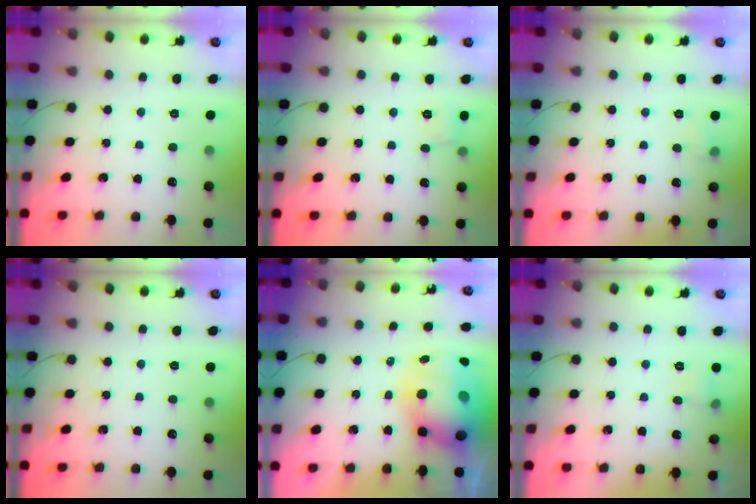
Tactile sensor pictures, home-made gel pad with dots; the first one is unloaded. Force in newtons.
{"total": 5.6, "press": 5.4, "slide": 1.5}
{"total": 3.7, "press": 3.5, "slide": 1.2}
{"total": 0.0}
{"total": 18.2, "press": 17.6, "slide": 4.4}
{"total": 6.9, "press": 3.6, "slide": 5.9}